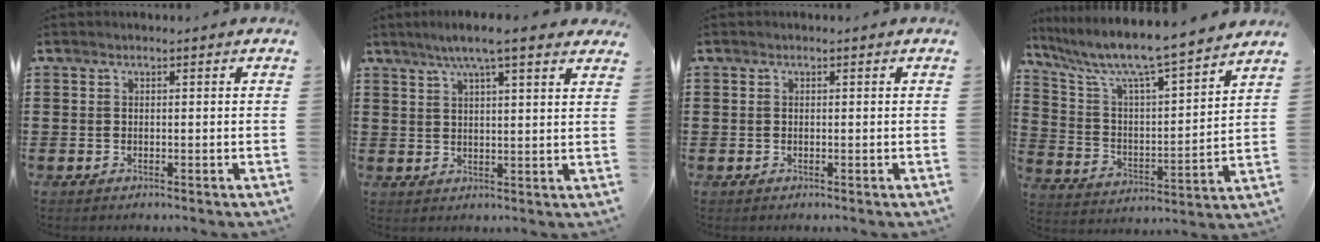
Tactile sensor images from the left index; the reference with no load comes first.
{"total": 6.1, "force": [4.6, 0.3, 4.0], "torque": [-0.087, -0.002, 0.079]}
{"total": 0.0}
{"total": 8.0, "force": [7.0, 0.1, 4.0], "torque": [-0.110, -0.057, 0.110]}